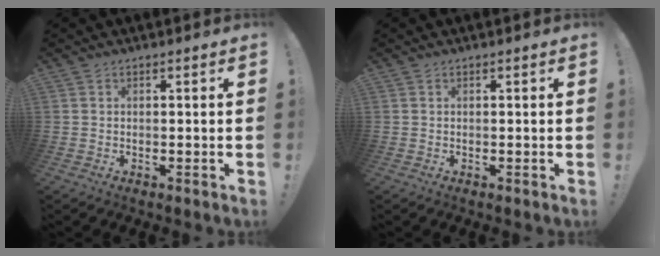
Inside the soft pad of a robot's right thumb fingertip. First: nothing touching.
{"total": 0.0}